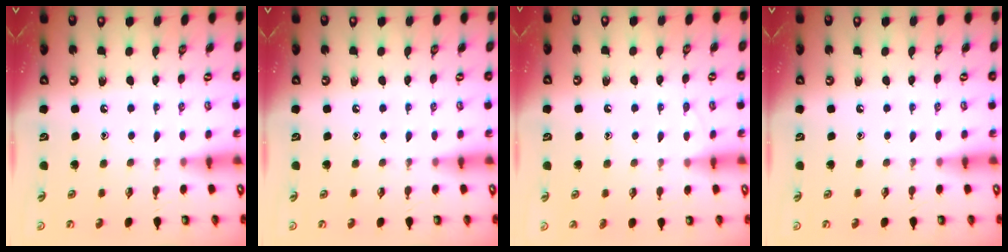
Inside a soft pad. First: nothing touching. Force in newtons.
{"total": 0.0}
{"total": 5.4, "press": 5.4, "slide": 0.6}
{"total": 0.0}